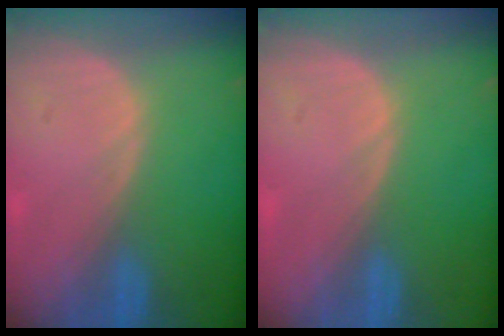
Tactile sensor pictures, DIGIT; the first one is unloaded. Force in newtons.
{"total": 0.0}